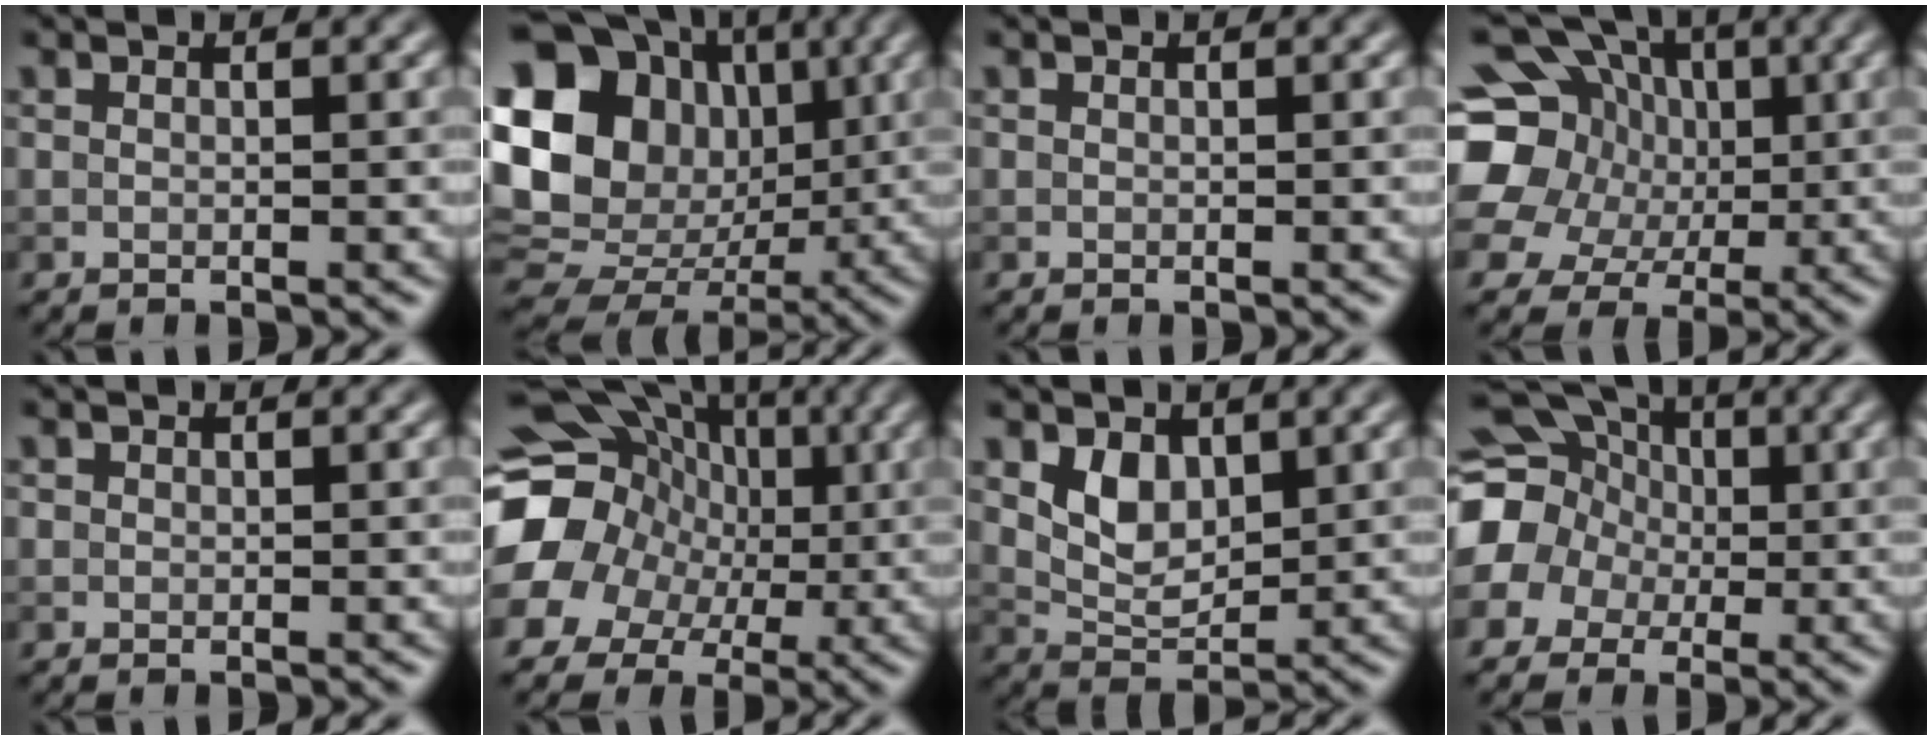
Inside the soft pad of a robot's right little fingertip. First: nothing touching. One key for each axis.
{"total": 20.7, "fx": 3.8, "fy": 18.0, "fz": 9.5, "tx": -0.217, "ty": 0.037, "tz": 0.054}
{"total": 1.7, "fx": -0.8, "fy": -1.3, "fz": -0.7, "tx": 0.015, "ty": -0.006, "tz": -0.010}
{"total": 13.4, "fx": 0.3, "fy": 12.1, "fz": 5.6, "tx": -0.149, "ty": 0.010, "tz": -0.015}
{"total": 4.1, "fx": -2.0, "fy": -3.1, "fz": -1.8, "tx": 0.043, "ty": -0.017, "tz": -0.024}
{"total": 15.4, "fx": 0.9, "fy": 13.6, "fz": 7.1, "tx": -0.152, "ty": 0.026, "tz": -0.012}
{"total": 3.3, "fx": 1.5, "fy": 2.1, "fz": 2.1, "tx": -0.042, "ty": -0.009, "tz": 0.033}
{"total": 15.9, "fx": 0.6, "fy": 14.8, "fz": 5.6, "tx": -0.149, "ty": 0.008, "tz": -0.030}